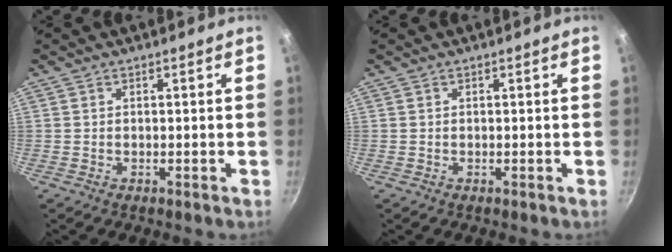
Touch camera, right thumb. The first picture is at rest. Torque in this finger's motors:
{"motor_torque": [-0.01, 0.00, 0.11, 0.05, 0.00]}